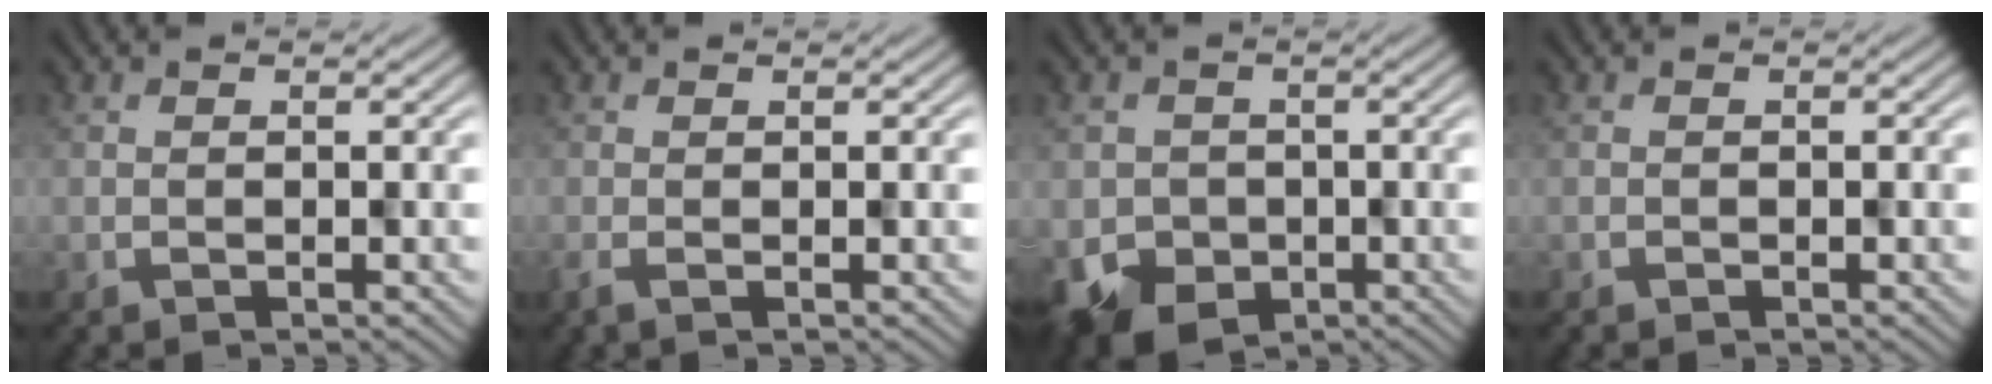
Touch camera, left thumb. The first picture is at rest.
{"total": 1.5, "force": [-0.7, 0.1, 1.3], "torque": [-0.028, -0.001, -0.013]}
{"total": 6.3, "force": [-2.9, 5.2, 2.1], "torque": [-0.049, -0.030, -0.050]}
{"total": 0.0}